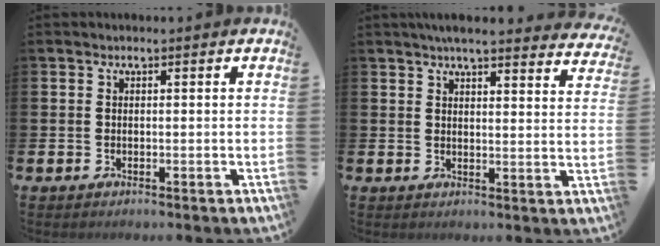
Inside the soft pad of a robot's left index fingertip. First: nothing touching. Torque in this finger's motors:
{"motor_torque": [1.08, -1.06, 0.22, 0.09]}